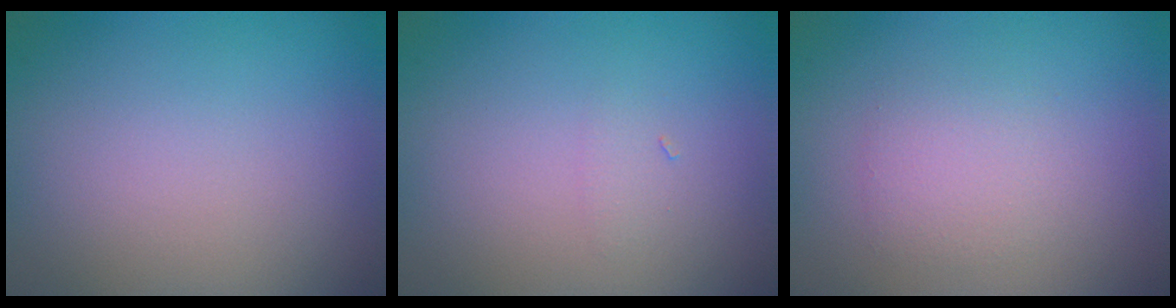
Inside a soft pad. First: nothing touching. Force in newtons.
{"total": 0.6, "press": 0.6, "slide": 0.0}
{"total": 1.9, "press": 1.9, "slide": 0.1}